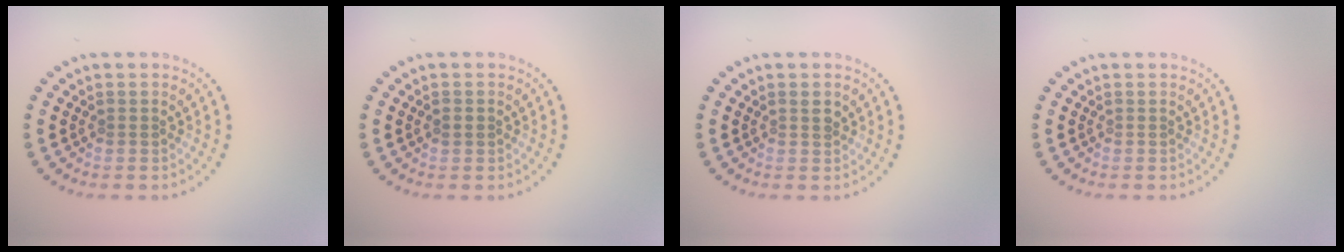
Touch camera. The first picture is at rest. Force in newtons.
{"total": 1.0, "press": 0.9, "slide": 0.2}
{"total": 1.3, "press": 1.2, "slide": 0.4}
{"total": 0.0}